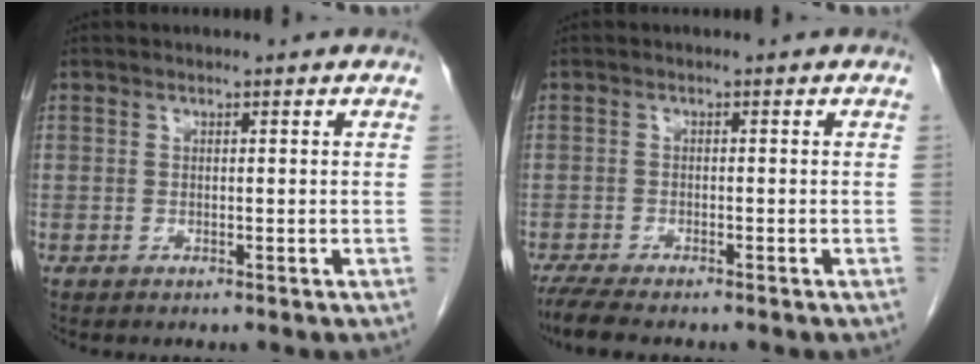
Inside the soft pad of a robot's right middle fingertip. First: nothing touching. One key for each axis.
{"total": 5.1, "fx": -4.2, "fy": 0.6, "fz": 2.8, "tx": -0.057, "ty": -0.018, "tz": -0.070}